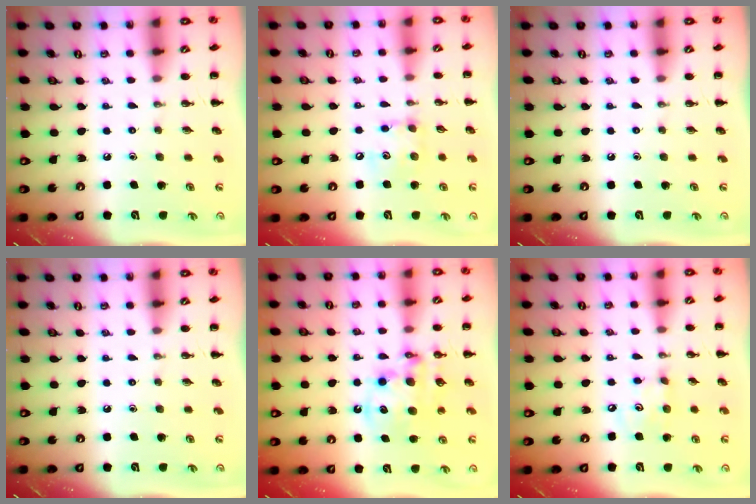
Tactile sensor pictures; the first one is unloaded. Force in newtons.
{"total": 8.0, "press": 8.0, "slide": 0.8}
{"total": 0.0}
{"total": 0.0}
{"total": 11.2, "press": 10.9, "slide": 2.9}
{"total": 4.9, "press": 4.8, "slide": 0.9}